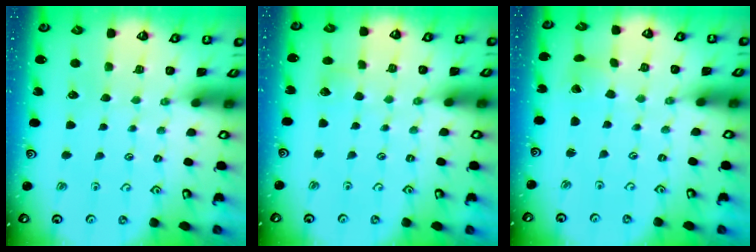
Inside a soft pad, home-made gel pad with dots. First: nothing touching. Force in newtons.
{"total": 2.7, "press": 2.7, "slide": 0.4}
{"total": 1.2, "press": 1.2, "slide": 0.1}